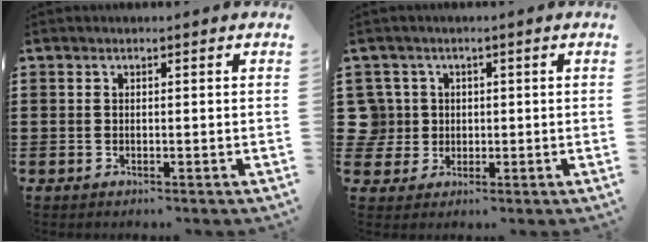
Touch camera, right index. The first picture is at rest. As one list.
[{"total": 4.7, "force": [0.4, 4.6, 0.8], "torque": [-0.051, 0.011, 0.001]}]